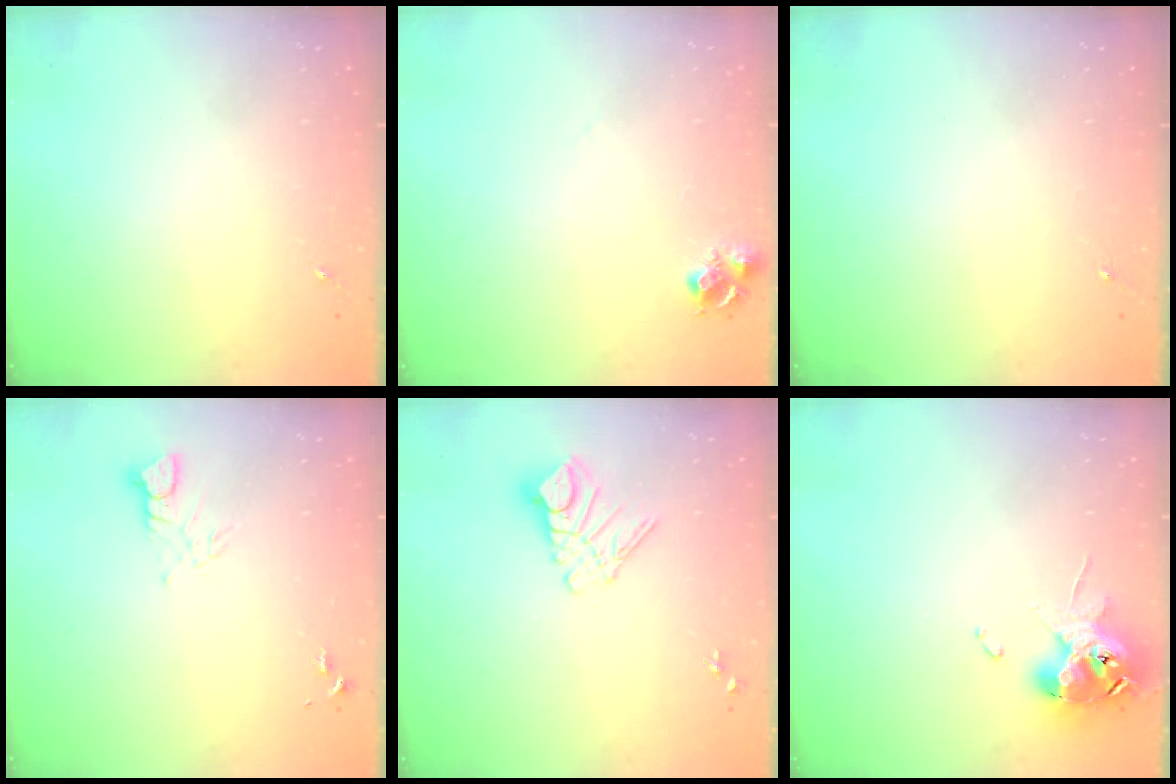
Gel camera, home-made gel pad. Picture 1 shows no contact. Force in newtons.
{"total": 7.3, "press": 7.2, "slide": 0.8}
{"total": 0.0}
{"total": 3.6, "press": 3.6, "slide": 0.3}
{"total": 9.6, "press": 9.6, "slide": 1.0}
{"total": 12.6, "press": 12.5, "slide": 1.7}